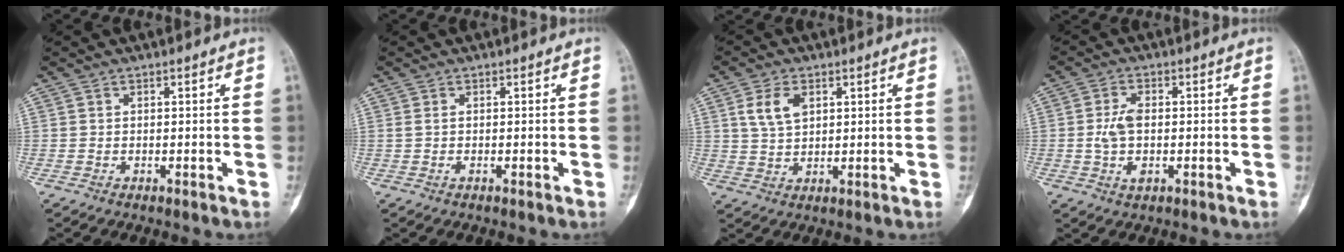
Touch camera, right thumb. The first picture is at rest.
{"total": 0.8, "force": [-0.1, 0.2, 0.8], "torque": [-0.021, 0.000, 0.000]}
{"total": 5.8, "force": [2.2, 3.6, 4.1], "torque": [-0.073, -0.006, 0.044]}
{"total": 5.4, "force": [-0.4, 2.9, 4.6], "torque": [-0.096, 0.003, -0.010]}